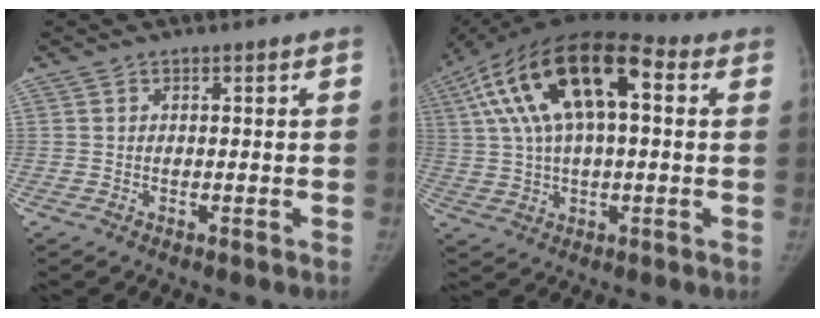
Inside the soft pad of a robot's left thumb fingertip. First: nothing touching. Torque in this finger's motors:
{"motor_torque": [2.53, 2.48, 2.77, 0.00, 0.88]}